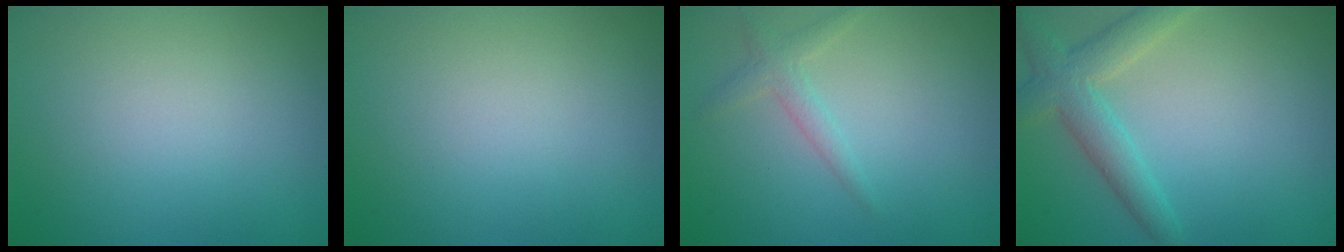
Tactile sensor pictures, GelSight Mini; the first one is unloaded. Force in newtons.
{"total": 0.0}
{"total": 1.6, "press": 1.6, "slide": 0.0}
{"total": 3.8, "press": 3.8, "slide": 0.3}